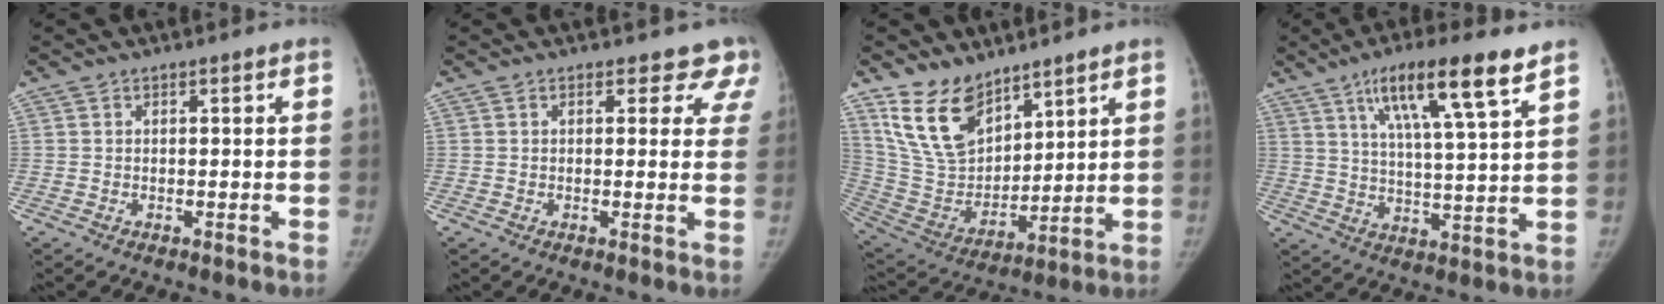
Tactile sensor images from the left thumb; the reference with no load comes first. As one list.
[{"total": 5.7, "force": [4.9, 2.9, 0.5], "torque": [0.048, -0.017, 0.029]}, {"total": 15.1, "force": [10.4, 8.4, 7.0], "torque": [-0.096, -0.058, 0.221]}, {"total": 16.0, "force": [8.9, 2.2, 13.2], "torque": [-0.221, -0.029, 0.153]}]